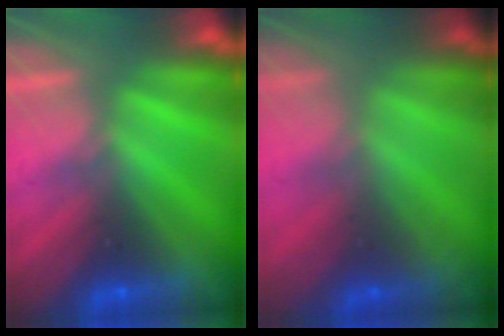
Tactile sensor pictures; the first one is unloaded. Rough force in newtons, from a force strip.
{"total": 1.7}